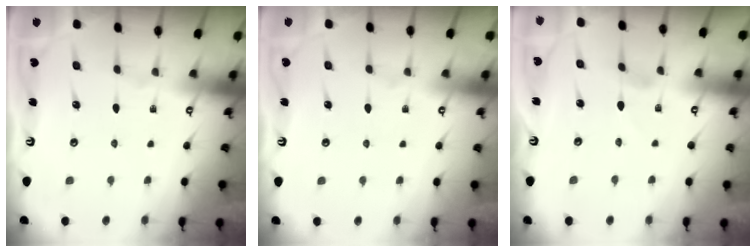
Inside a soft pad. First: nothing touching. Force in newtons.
{"total": 1.6, "press": 1.6, "slide": 0.1}
{"total": 1.1, "press": 1.1, "slide": 0.1}